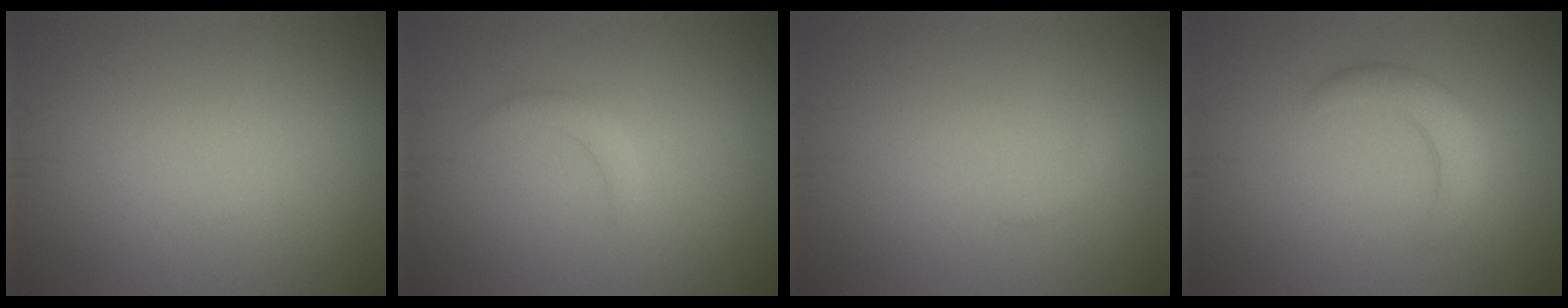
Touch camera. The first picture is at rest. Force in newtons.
{"total": 1.2, "press": 1.2, "slide": 0.2}
{"total": 0.6, "press": 0.6, "slide": 0.1}
{"total": 2.9, "press": 2.9, "slide": 0.1}